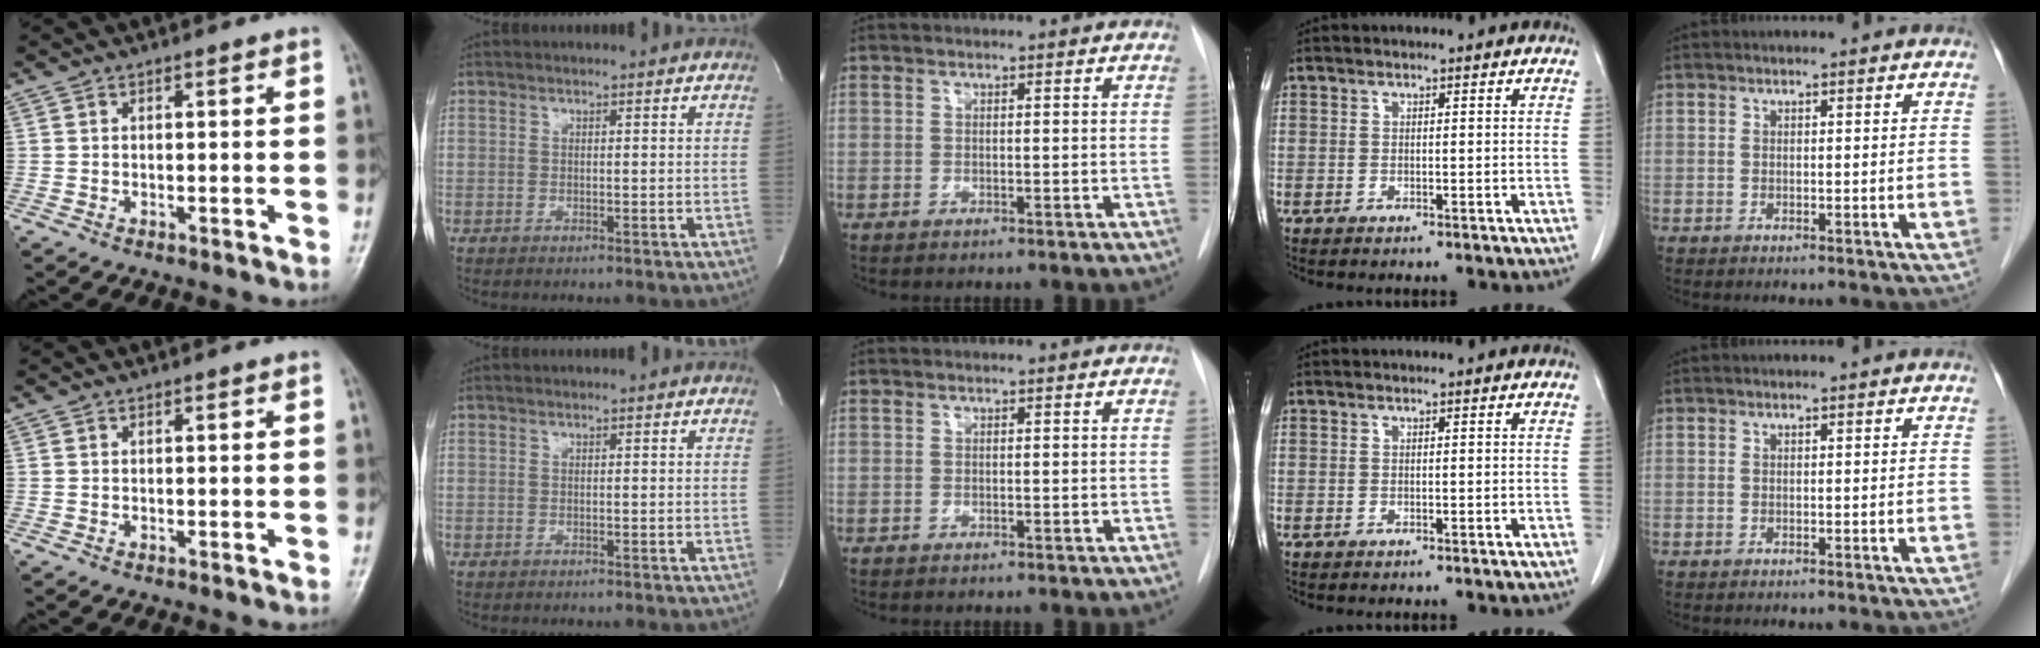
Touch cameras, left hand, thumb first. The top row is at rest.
{}